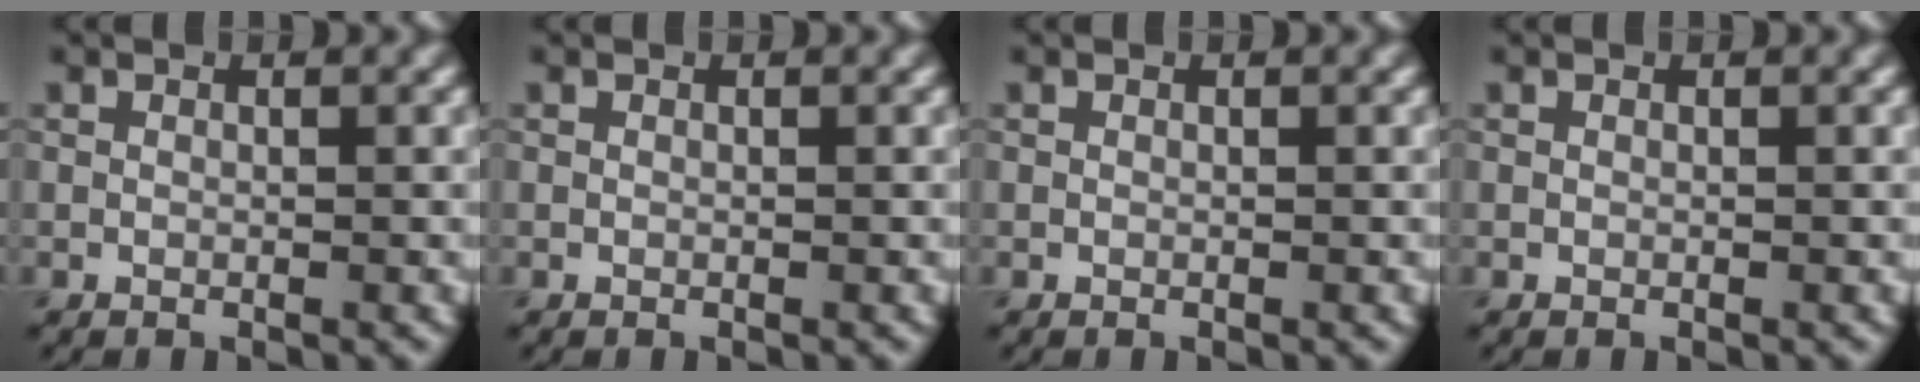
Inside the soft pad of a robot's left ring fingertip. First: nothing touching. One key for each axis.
{"total": 0.0}
{"total": 0.0}
{"total": 0.0}